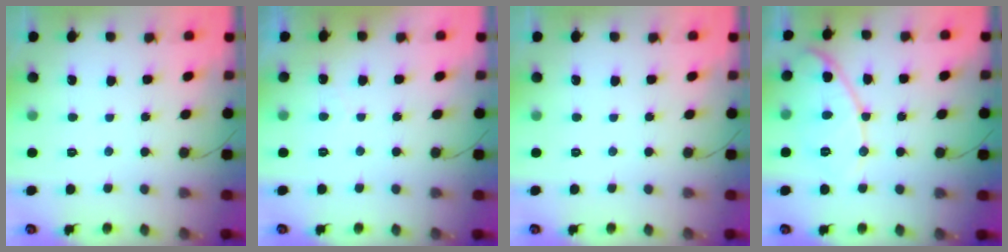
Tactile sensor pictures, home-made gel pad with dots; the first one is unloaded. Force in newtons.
{"total": 1.8, "press": 1.8, "slide": 0.1}
{"total": 0.0}
{"total": 11.5, "press": 11.5, "slide": 0.6}